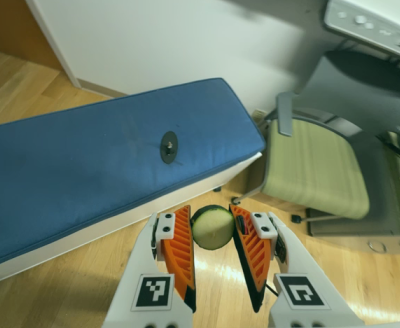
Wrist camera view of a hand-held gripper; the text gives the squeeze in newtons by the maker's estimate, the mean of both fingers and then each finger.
{"total": 10.1, "left": 10.3, "right": 10.0}